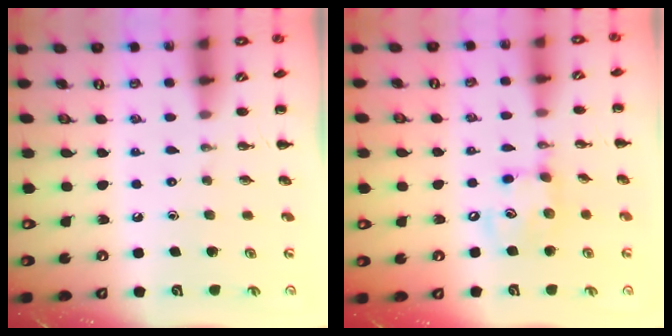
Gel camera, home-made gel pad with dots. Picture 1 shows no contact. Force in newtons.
{"total": 9.5, "press": 9.4, "slide": 1.4}